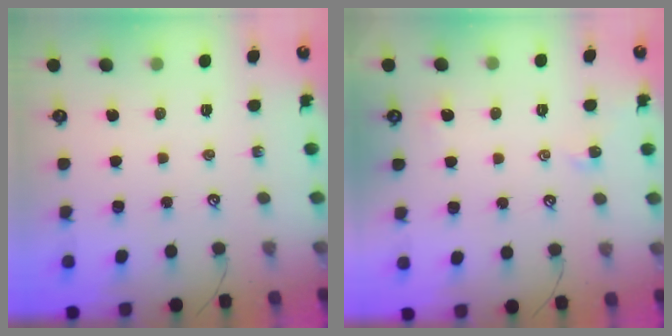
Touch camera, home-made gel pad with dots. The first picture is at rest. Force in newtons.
{"total": 0.6, "press": 0.4, "slide": 0.4}